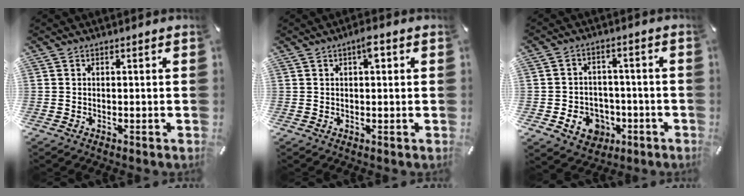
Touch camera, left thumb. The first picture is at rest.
{"total": 3.6, "force": [1.1, 1.5, 3.0], "torque": [-0.039, -0.001, 0.011]}
{"total": 8.0, "force": [-2.6, 6.9, 3.0], "torque": [-0.050, 0.018, -0.043]}